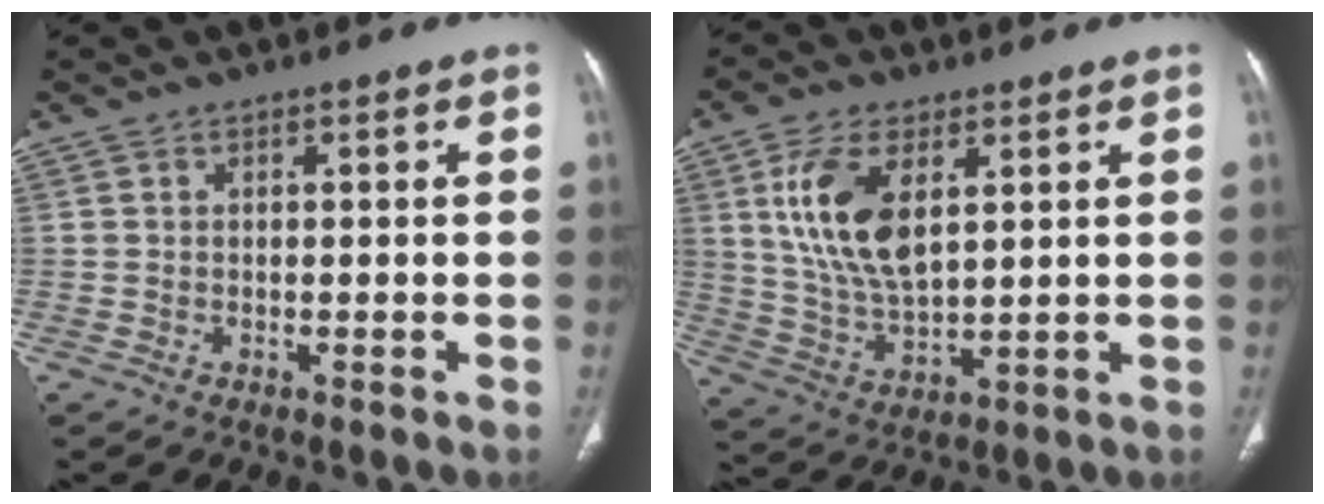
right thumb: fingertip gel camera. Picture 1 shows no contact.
{"total": 13.0, "force": [4.2, 6.5, 10.4], "torque": [-0.203, -0.018, 0.088]}